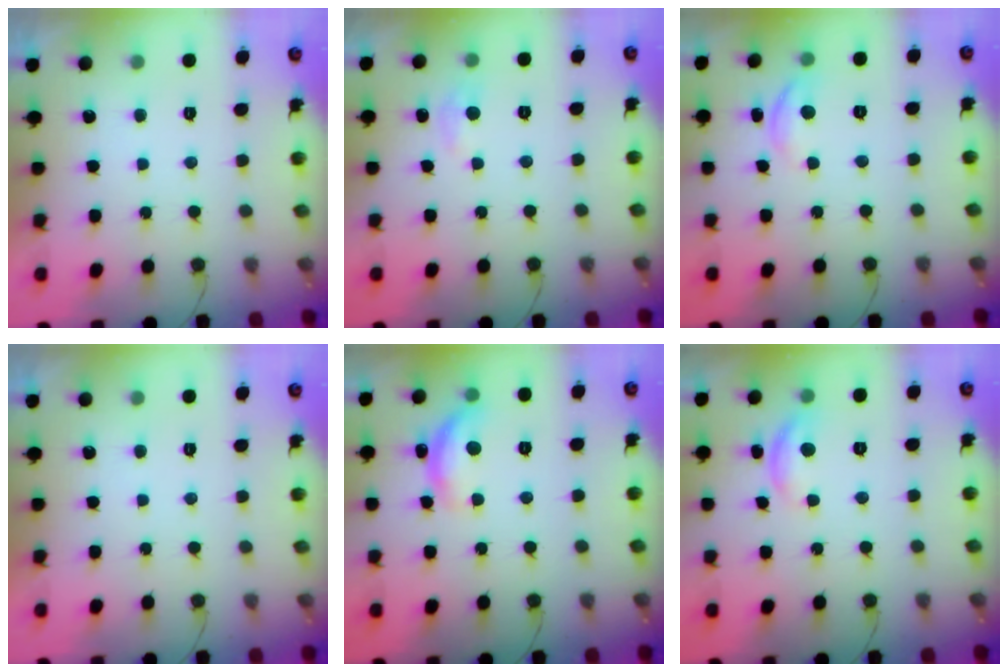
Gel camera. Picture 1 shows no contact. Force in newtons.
{"total": 4.4, "press": 4.4, "slide": 0.7}
{"total": 5.4, "press": 5.4, "slide": 0.3}
{"total": 0.0}
{"total": 12.3, "press": 12.3, "slide": 0.8}
{"total": 8.7, "press": 8.7, "slide": 0.3}